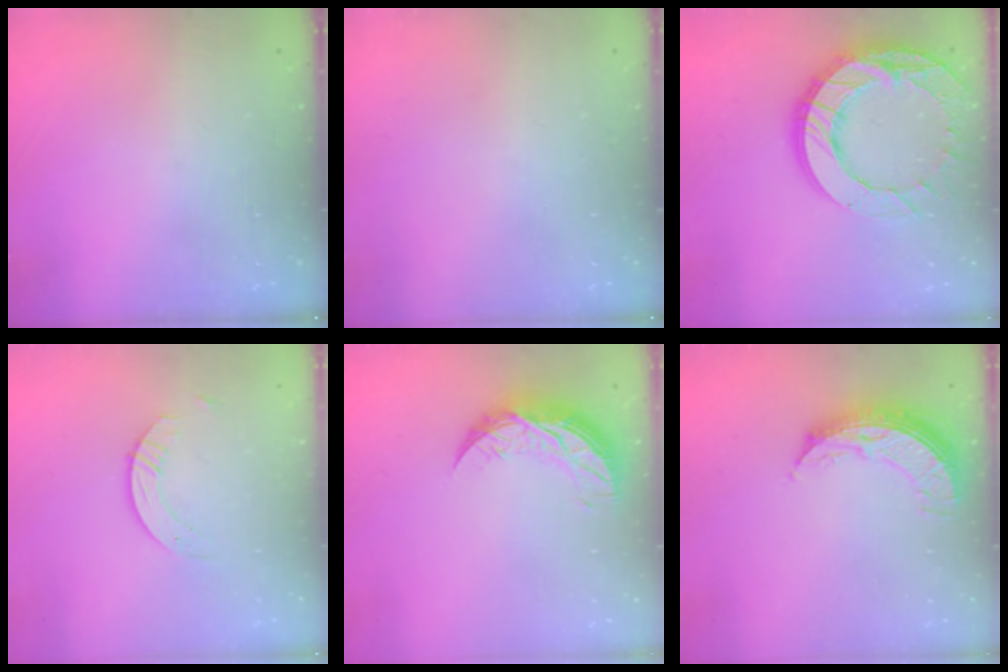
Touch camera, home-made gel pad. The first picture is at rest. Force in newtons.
{"total": 0.0}
{"total": 20.9, "press": 20.8, "slide": 1.9}
{"total": 3.8, "press": 3.8, "slide": 0.3}
{"total": 9.9, "press": 9.9, "slide": 0.5}
{"total": 8.7, "press": 8.6, "slide": 0.9}